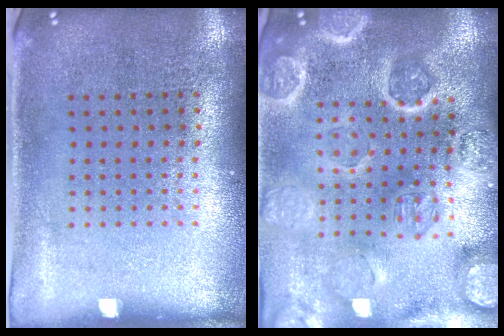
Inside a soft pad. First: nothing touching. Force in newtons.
{"total": 4.4, "press": 4.0, "slide": 1.9}